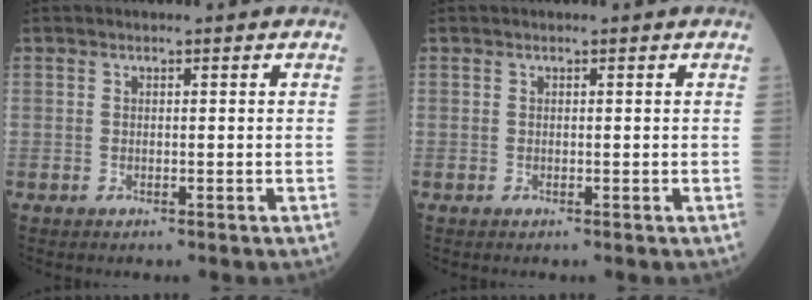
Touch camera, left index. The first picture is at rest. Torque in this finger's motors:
{"motor_torque": [0.06, 0.00, 0.00, 0.00]}